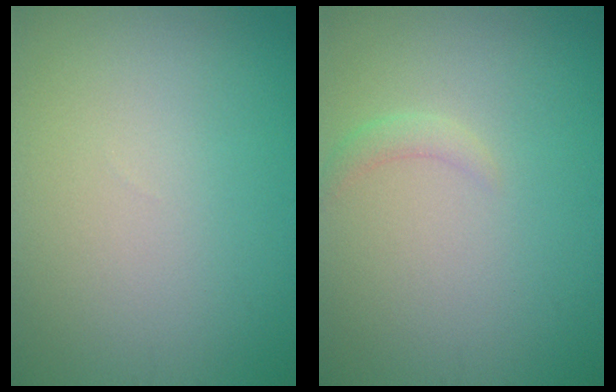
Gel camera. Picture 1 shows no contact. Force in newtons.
{"total": 1.1, "press": 1.1, "slide": 0.2}